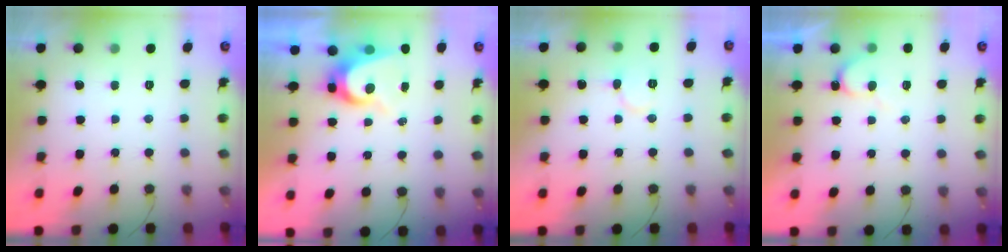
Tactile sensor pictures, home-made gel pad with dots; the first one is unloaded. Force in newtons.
{"total": 6.5, "press": 6.5, "slide": 0.7}
{"total": 6.3, "press": 6.3, "slide": 0.6}
{"total": 7.1, "press": 7.1, "slide": 0.4}